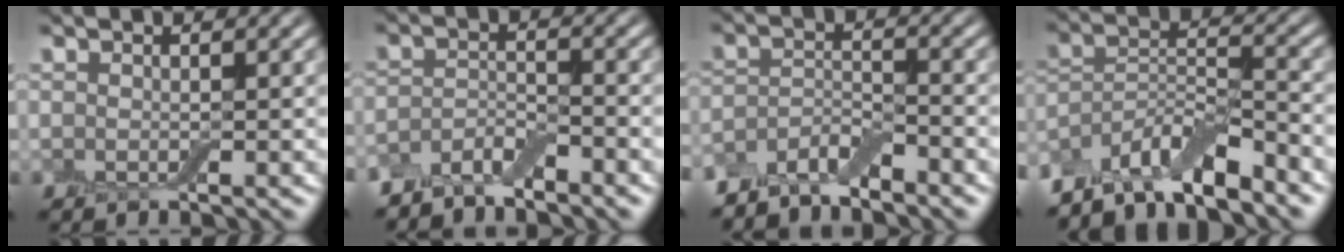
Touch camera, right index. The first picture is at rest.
{"total": 3.1, "force": [-2.8, 0.8, 1.0], "torque": [-0.024, 0.004, -0.061]}
{"total": 3.8, "force": [-3.5, 1.0, 1.2], "torque": [-0.022, 0.003, -0.072]}
{"total": 7.4, "force": [-6.1, 2.2, 3.7], "torque": [-0.062, 0.001, -0.117]}